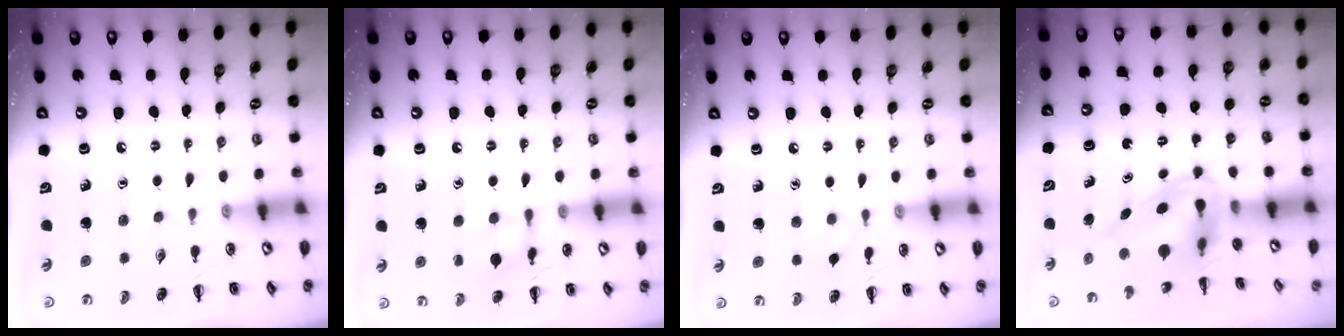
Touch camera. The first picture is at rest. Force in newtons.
{"total": 9.5, "press": 9.5, "slide": 0.9}
{"total": 2.9, "press": 2.7, "slide": 1.1}
{"total": 6.6, "press": 6.3, "slide": 2.0}